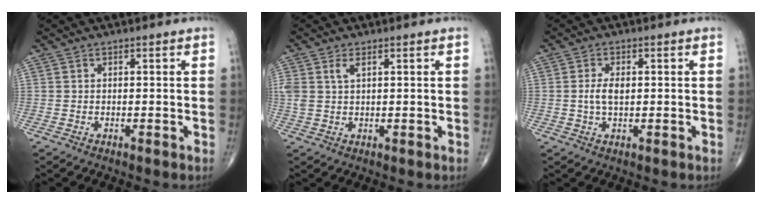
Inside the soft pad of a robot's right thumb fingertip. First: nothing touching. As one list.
[{"total": 3.0, "force": [1.3, 1.4, 2.3], "torque": [-0.057, 0.006, 0.031]}, {"total": 3.6, "force": [0.2, 1.8, 3.1], "torque": [-0.066, 0.001, 0.004]}]